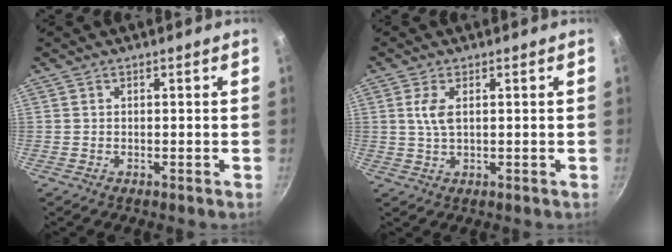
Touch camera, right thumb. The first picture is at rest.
{"total": 3.6, "force": [0.9, 1.5, 3.1], "torque": [-0.065, -0.002, 0.020]}